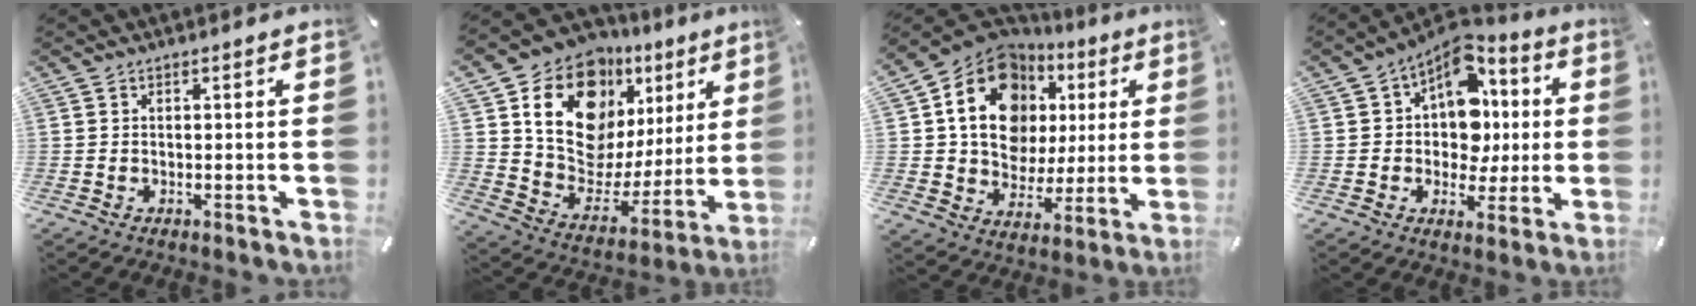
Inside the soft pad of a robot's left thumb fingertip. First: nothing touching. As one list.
[{"total": 16.9, "force": [10.0, 11.1, 8.1], "torque": [-0.140, -0.078, 0.177]}, {"total": 17.2, "force": [6.2, 13.5, 8.7], "torque": [-0.149, -0.040, 0.115]}, {"total": 12.7, "force": [3.2, 10.4, 6.6], "torque": [-0.093, -0.031, 0.063]}]